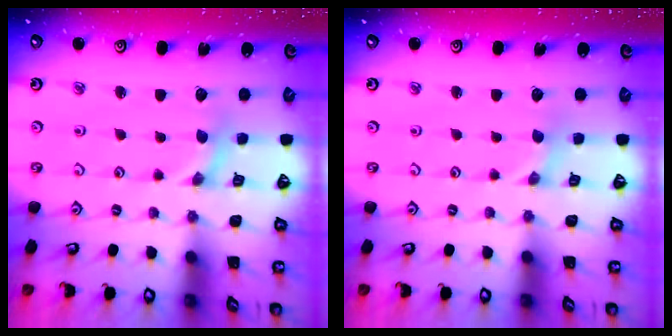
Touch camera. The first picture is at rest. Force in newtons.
{"total": 0.0}